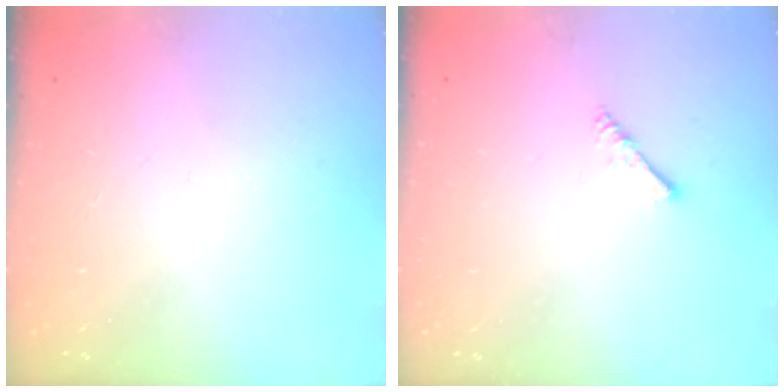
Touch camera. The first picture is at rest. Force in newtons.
{"total": 2.0, "press": 1.9, "slide": 0.4}